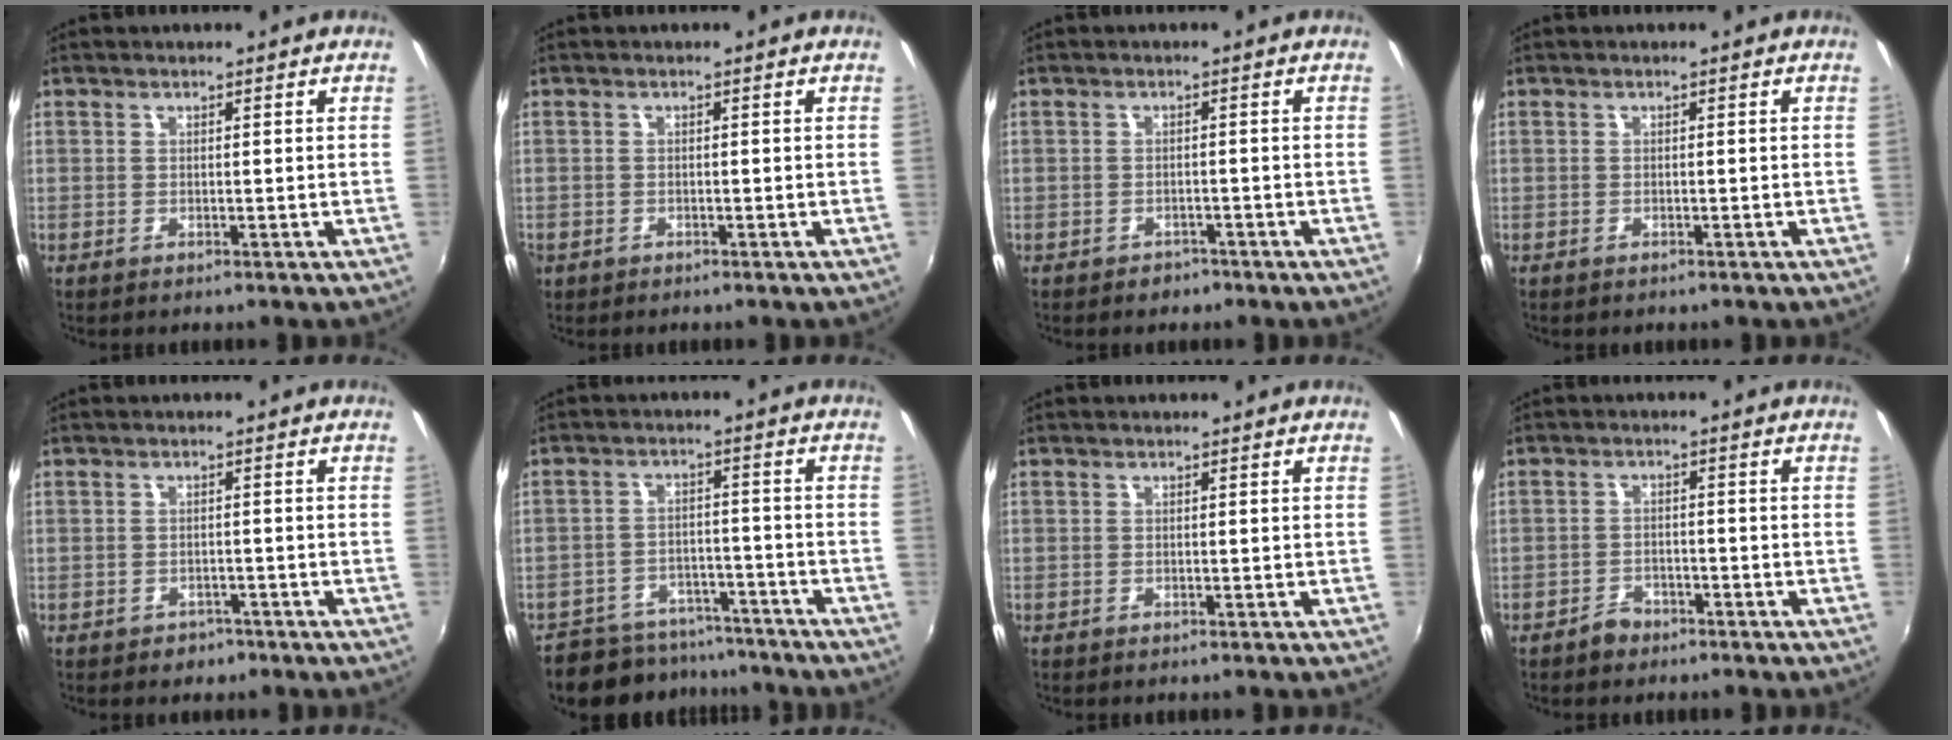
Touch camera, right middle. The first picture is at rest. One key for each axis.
{"total": 1.5, "fx": -0.8, "fy": 1.2, "fz": 0.3, "tx": -0.010, "ty": -0.004, "tz": -0.015}
{"total": 2.4, "fx": -1.7, "fy": 1.6, "fz": 0.3, "tx": -0.011, "ty": -0.003, "tz": -0.025}
{"total": 0.6, "fx": -0.5, "fy": 0.3, "fz": 0.1, "tx": -0.003, "ty": -0.003, "tz": -0.009}
{"total": 2.9, "fx": -1.9, "fy": 2.1, "fz": 0.6, "tx": -0.016, "ty": -0.004, "tz": -0.027}
{"total": 12.8, "fx": -11.1, "fy": 5.7, "fz": 2.9, "tx": -0.081, "ty": 0.012, "tz": -0.157}
{"total": 0.0}
{"total": 3.1, "fx": -2.5, "fy": 1.8, "fz": 0.5, "tx": -0.019, "ty": 0.004, "tz": -0.043}